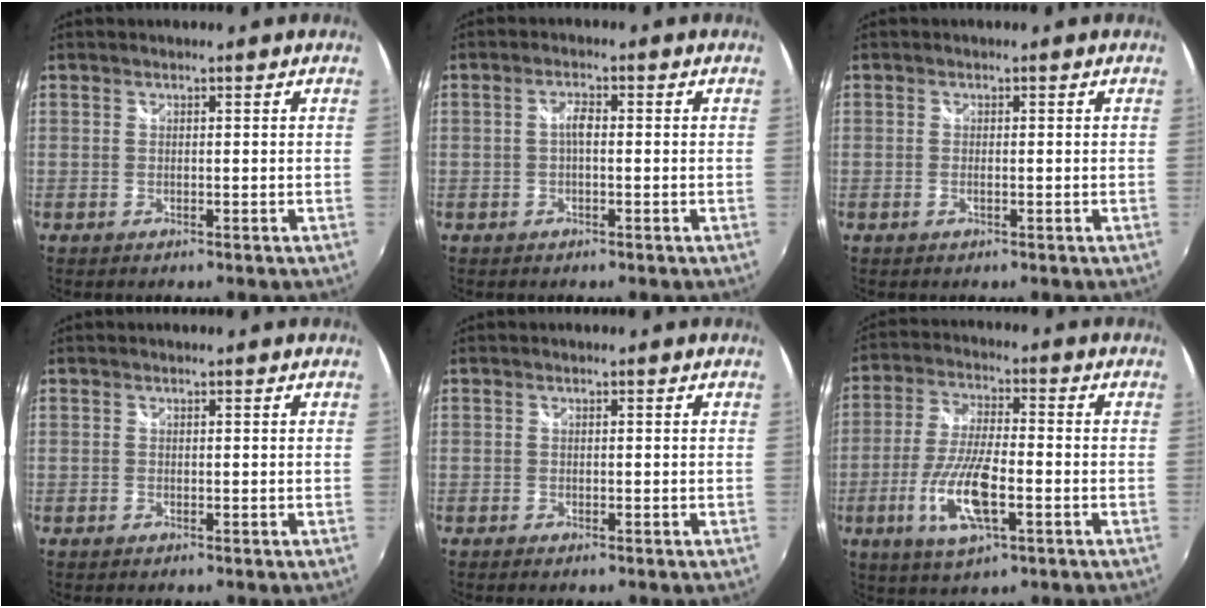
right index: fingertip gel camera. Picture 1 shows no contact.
{"total": 2.1, "force": [-0.2, 0.8, 1.9], "torque": [-0.037, 0.007, -0.006]}
{"total": 0.6, "force": [-0.2, 0.2, 0.6], "torque": [-0.014, -0.001, -0.005]}
{"total": 0.0}
{"total": 0.9, "force": [-0.7, 0.3, 0.5], "torque": [-0.011, -0.004, -0.014]}
{"total": 12.1, "force": [-4.2, 3.5, 10.8], "torque": [-0.224, -0.012, -0.081]}